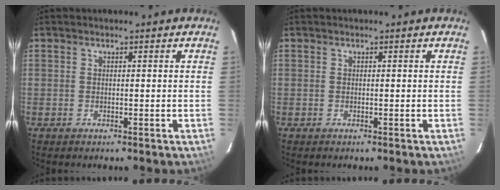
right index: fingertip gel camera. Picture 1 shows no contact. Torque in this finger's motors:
{"motor_torque": [0.07, 0.07, 0.00, 0.00]}